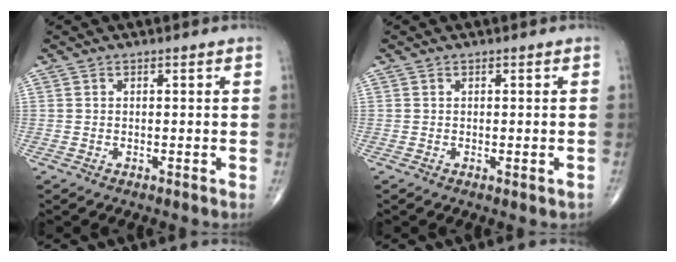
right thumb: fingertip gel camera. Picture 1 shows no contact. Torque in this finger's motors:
{"motor_torque": [-0.09, 0.08, -0.10, -0.05, -0.03]}